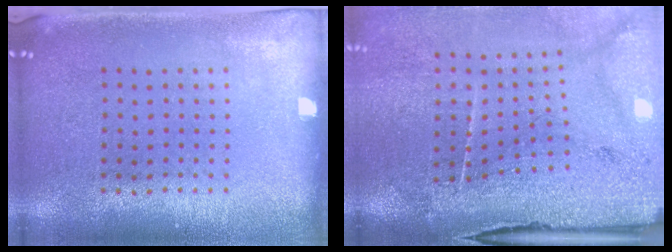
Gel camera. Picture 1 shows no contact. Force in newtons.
{"total": 3.5, "press": 3.2, "slide": 1.4}